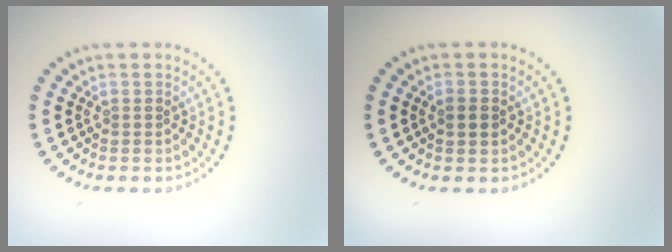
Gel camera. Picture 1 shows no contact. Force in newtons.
{"total": 1.6, "press": 1.6, "slide": 0.1}